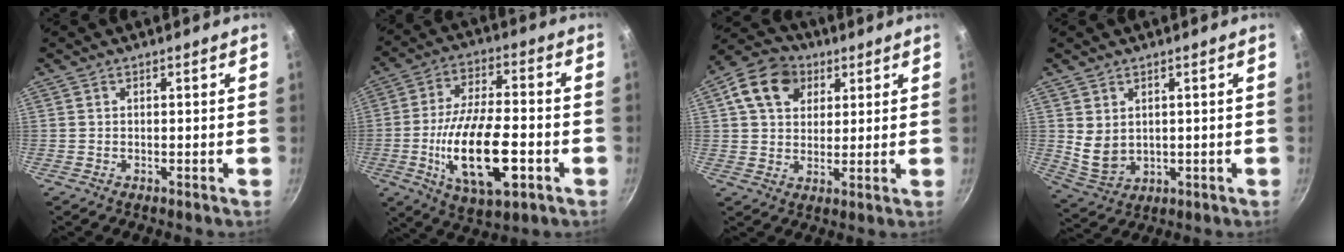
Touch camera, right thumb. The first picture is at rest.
{"total": 18.5, "force": [-4.9, 7.7, 16.1], "torque": [-0.285, 0.015, -0.084]}
{"total": 11.5, "force": [4.5, 8.6, 6.2], "torque": [-0.093, 0.003, 0.064]}
{"total": 5.8, "force": [1.6, 4.2, 3.6], "torque": [-0.057, -0.020, 0.047]}